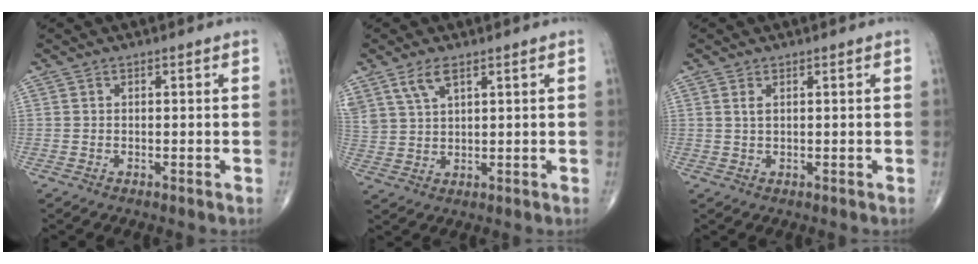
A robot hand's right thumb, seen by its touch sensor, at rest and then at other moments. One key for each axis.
{"total": 5.5, "fx": 3.5, "fy": 2.3, "fz": 3.6, "tx": -0.076, "ty": -0.008, "tz": 0.076}
{"total": 1.4, "fx": 0.6, "fy": 0.6, "fz": 1.1, "tx": -0.024, "ty": 0.003, "tz": 0.015}